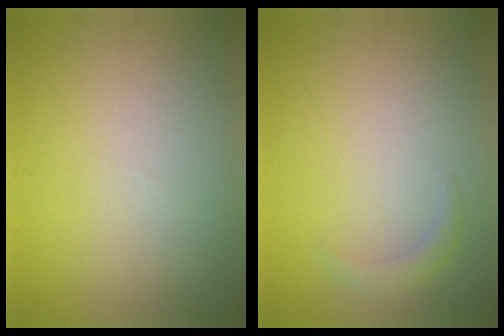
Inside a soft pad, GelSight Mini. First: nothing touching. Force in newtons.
{"total": 1.3, "press": 1.3, "slide": 0.1}